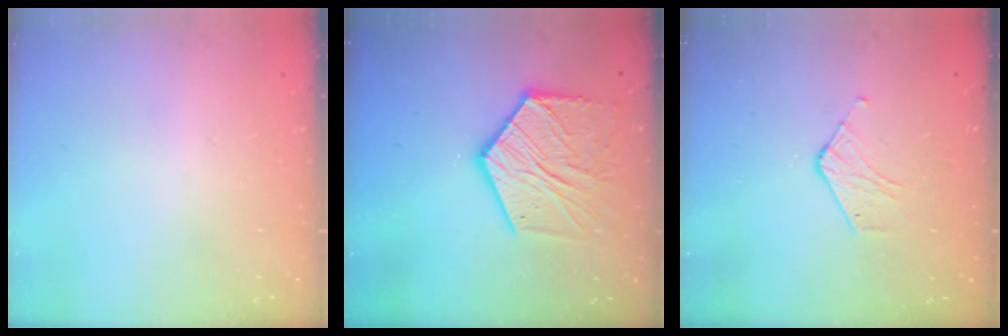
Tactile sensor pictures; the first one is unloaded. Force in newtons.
{"total": 15.8, "press": 15.7, "slide": 1.2}
{"total": 4.4, "press": 4.4, "slide": 0.3}